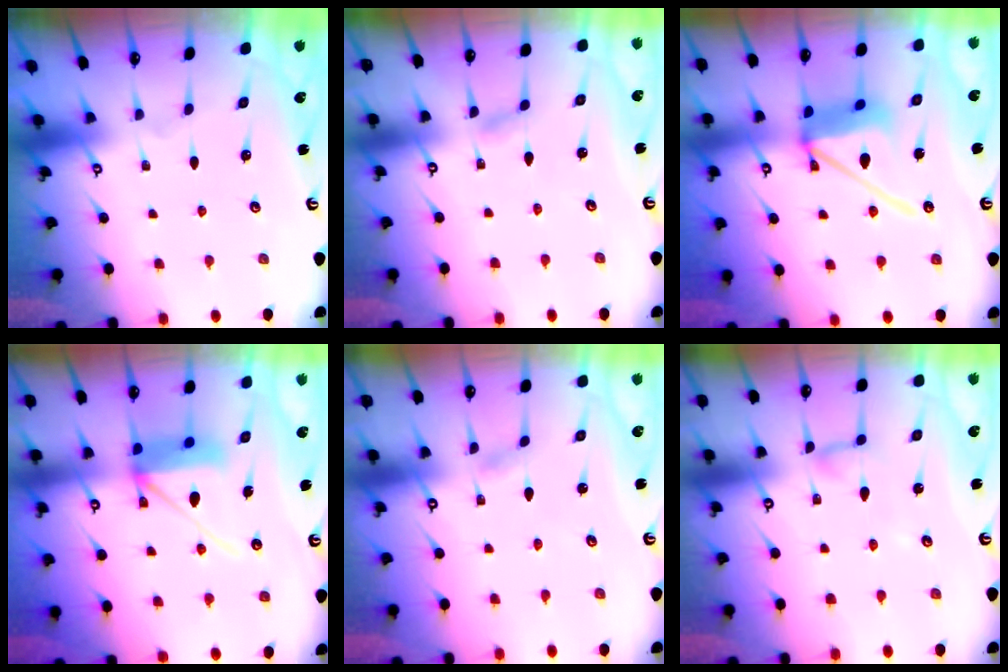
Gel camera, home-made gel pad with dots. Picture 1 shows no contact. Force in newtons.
{"total": 3.7, "press": 3.6, "slide": 0.4}
{"total": 13.6, "press": 13.5, "slide": 1.9}
{"total": 12.3, "press": 12.1, "slide": 1.9}
{"total": 1.8, "press": 1.8, "slide": 0.2}
{"total": 4.8, "press": 4.8, "slide": 0.2}